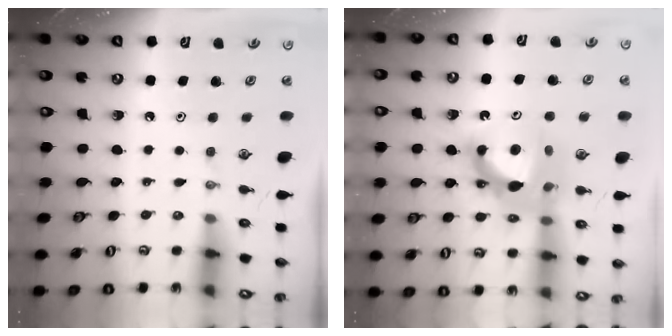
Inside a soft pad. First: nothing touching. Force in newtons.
{"total": 13.3, "press": 13.1, "slide": 2.8}